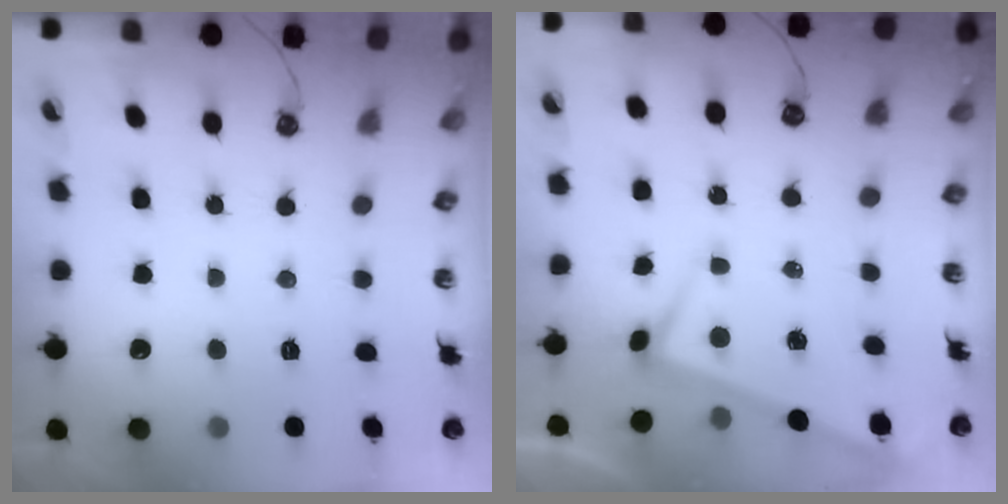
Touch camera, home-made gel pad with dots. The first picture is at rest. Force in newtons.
{"total": 3.9, "press": 3.9, "slide": 0.1}